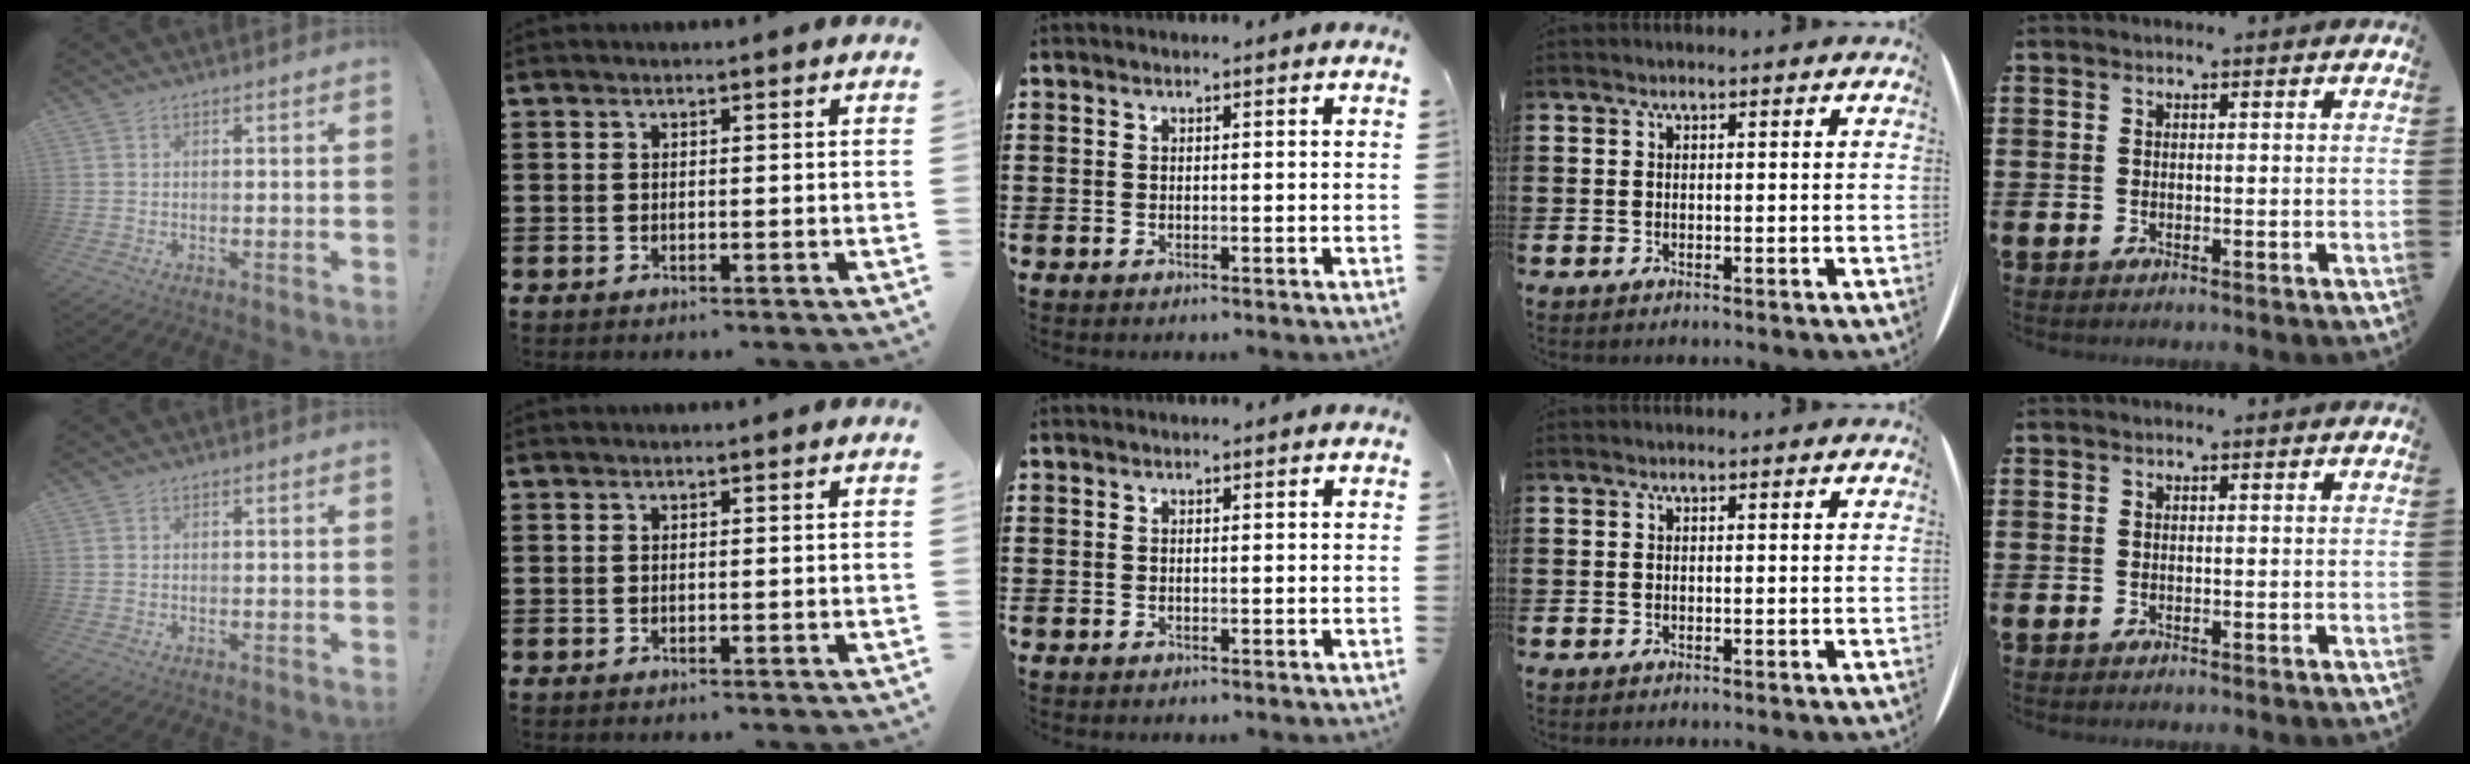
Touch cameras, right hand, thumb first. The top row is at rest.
{}